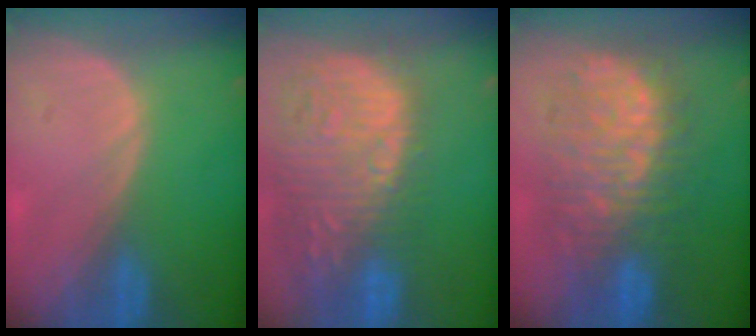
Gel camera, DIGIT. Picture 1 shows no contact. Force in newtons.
{"total": 15.8, "press": 12.9, "slide": 9.1}
{"total": 12.0, "press": 11.9, "slide": 1.3}